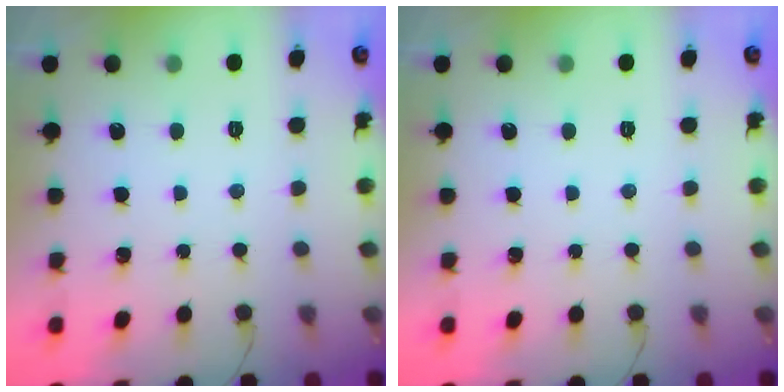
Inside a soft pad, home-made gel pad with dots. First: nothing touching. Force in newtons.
{"total": 0.0}